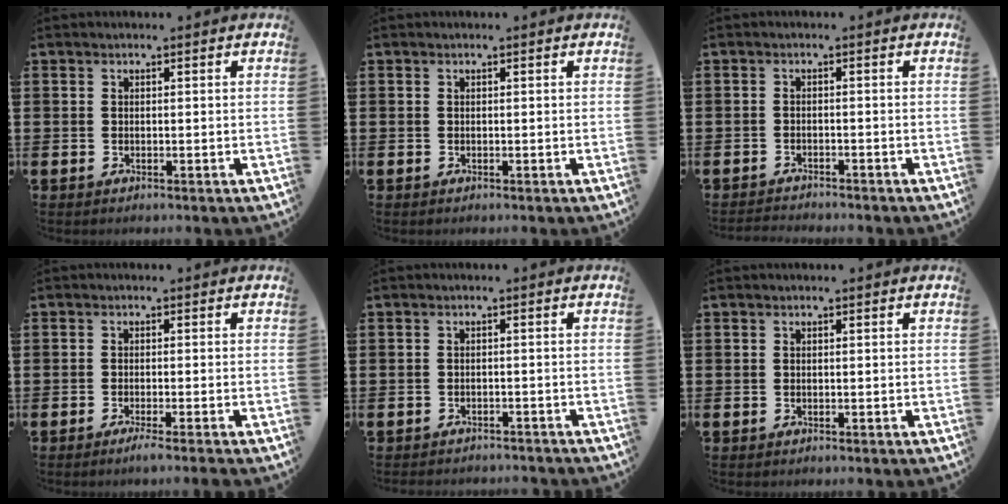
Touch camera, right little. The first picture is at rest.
{"total": 0.0}
{"total": 1.3, "force": [-1.3, -0.1, -0.1], "torque": [-0.002, 0.003, -0.026]}
{"total": 1.4, "force": [-0.9, -0.1, 1.1], "torque": [-0.016, -0.003, -0.017]}
{"total": 1.1, "force": [-1.1, 0.0, -0.1], "torque": [-0.002, 0.002, -0.023]}
{"total": 0.0}